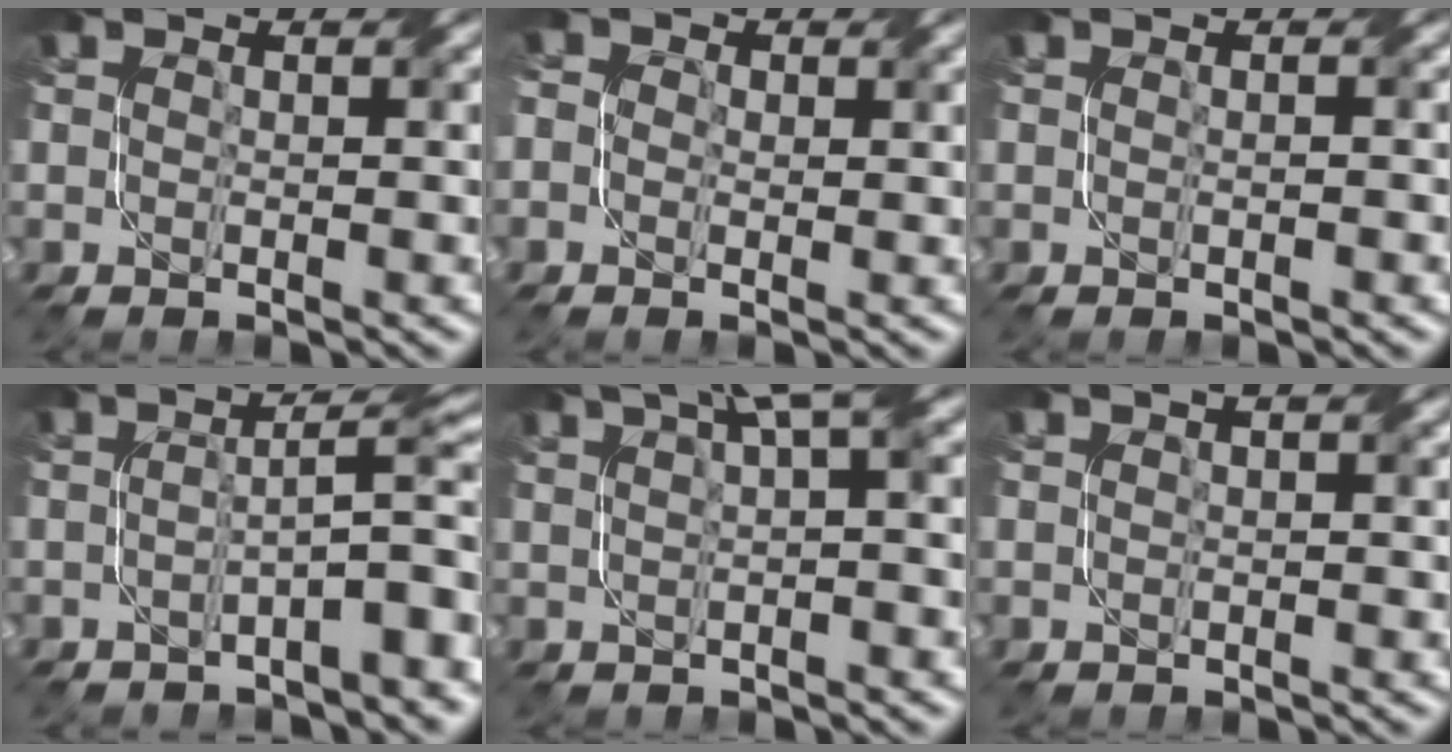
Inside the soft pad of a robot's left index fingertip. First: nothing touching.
{"total": 1.8, "force": [0.3, 1.6, 0.8], "torque": [-0.016, 0.012, -0.010]}
{"total": 0.6, "force": [-0.1, 0.0, 0.6], "torque": [-0.006, 0.004, -0.005]}
{"total": 6.2, "force": [-1.7, 1.0, 5.9], "torque": [-0.076, 0.021, -0.033]}
{"total": 3.8, "force": [2.2, 0.6, 3.0], "torque": [-0.033, 0.018, 0.040]}
{"total": 0.6, "force": [0.4, -0.2, 0.4], "torque": [-0.009, 0.006, 0.006]}